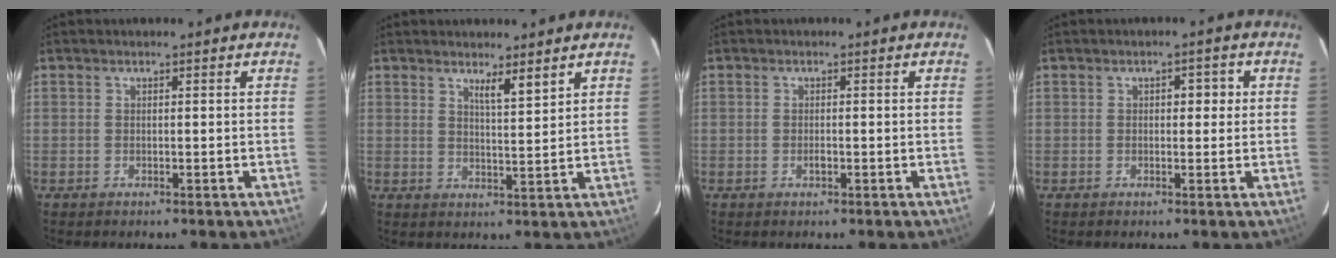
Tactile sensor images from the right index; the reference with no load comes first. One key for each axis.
{"total": 3.1, "fx": 2.4, "fy": -0.1, "fz": 2.0, "tx": -0.038, "ty": -0.011, "tz": 0.044}
{"total": 1.0, "fx": -0.3, "fy": 0.3, "fz": 0.8, "tx": -0.018, "ty": 0.000, "tz": -0.005}
{"total": 2.4, "fx": 0.5, "fy": 1.2, "fz": 2.1, "tx": -0.026, "ty": 0.014, "tz": 0.006}